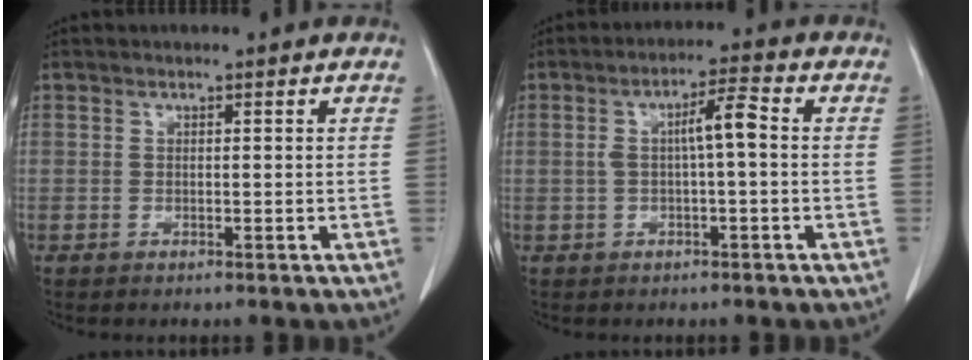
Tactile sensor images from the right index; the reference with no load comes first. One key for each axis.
{"total": 5.1, "fx": 0.2, "fy": 0.6, "fz": 5.1, "tx": -0.088, "ty": 0.015, "tz": 0.003}